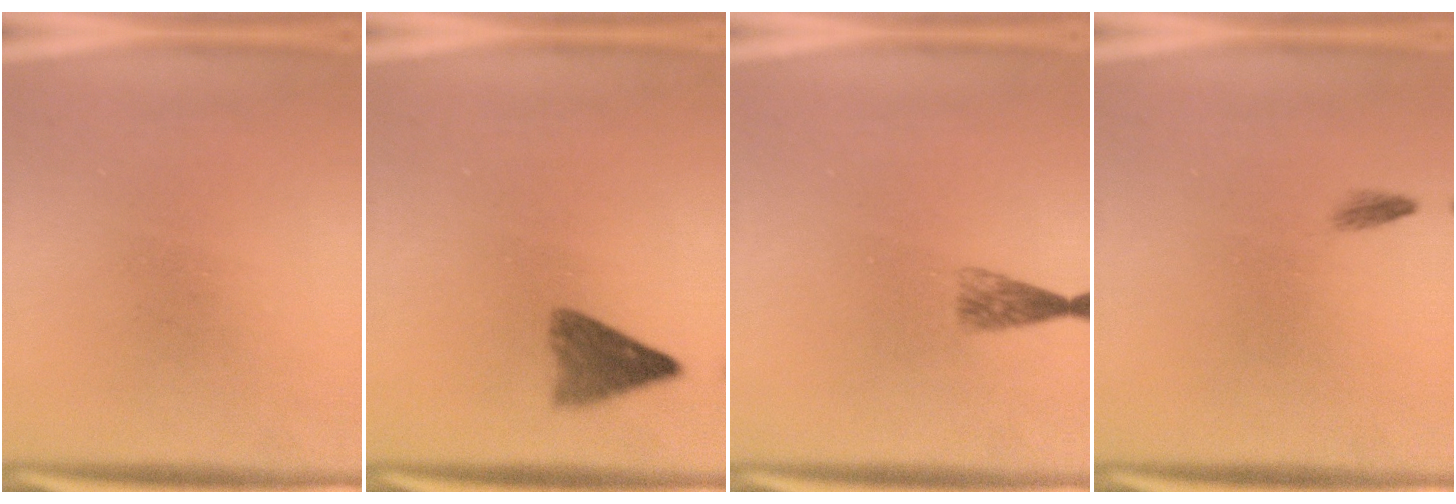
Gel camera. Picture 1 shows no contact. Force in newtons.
{"total": 3.8}
{"total": 2.0}
{"total": 0.7}